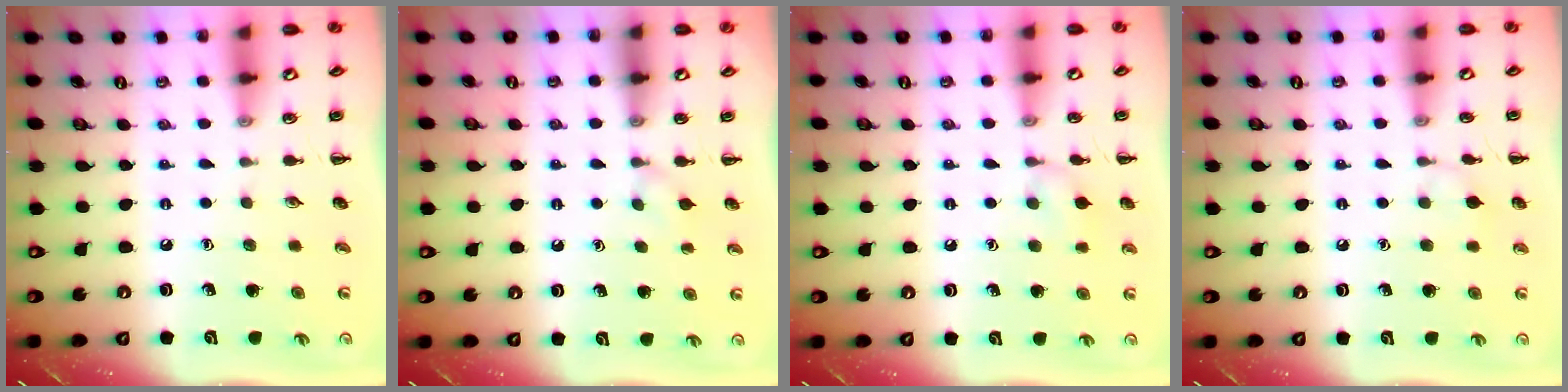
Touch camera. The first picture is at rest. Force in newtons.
{"total": 1.9, "press": 1.7, "slide": 0.9}
{"total": 7.1, "press": 6.7, "slide": 2.1}
{"total": 6.0, "press": 5.7, "slide": 1.9}